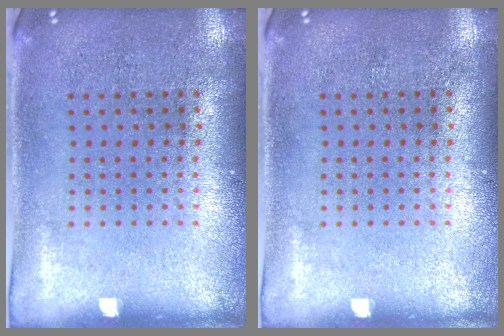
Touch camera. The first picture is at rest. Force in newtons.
{"total": 0.0}